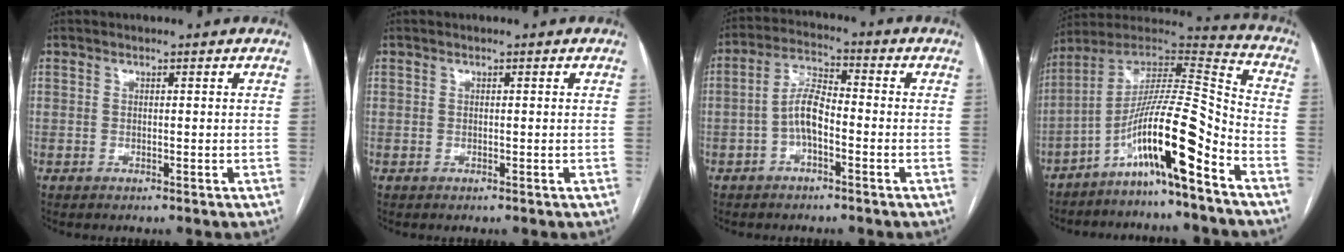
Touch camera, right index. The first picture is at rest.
{"total": 0.0}
{"total": 6.2, "force": [-1.8, 2.2, 5.5], "torque": [-0.112, 0.018, -0.037]}
{"total": 15.2, "force": [-8.4, -0.1, 12.6], "torque": [-0.232, 0.018, -0.149]}